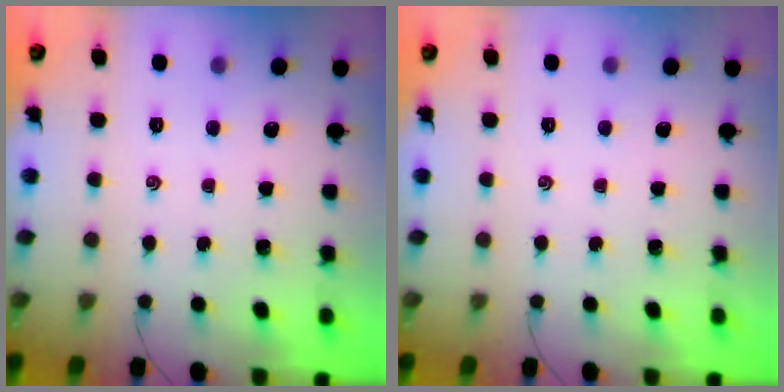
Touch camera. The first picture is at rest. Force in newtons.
{"total": 0.0}